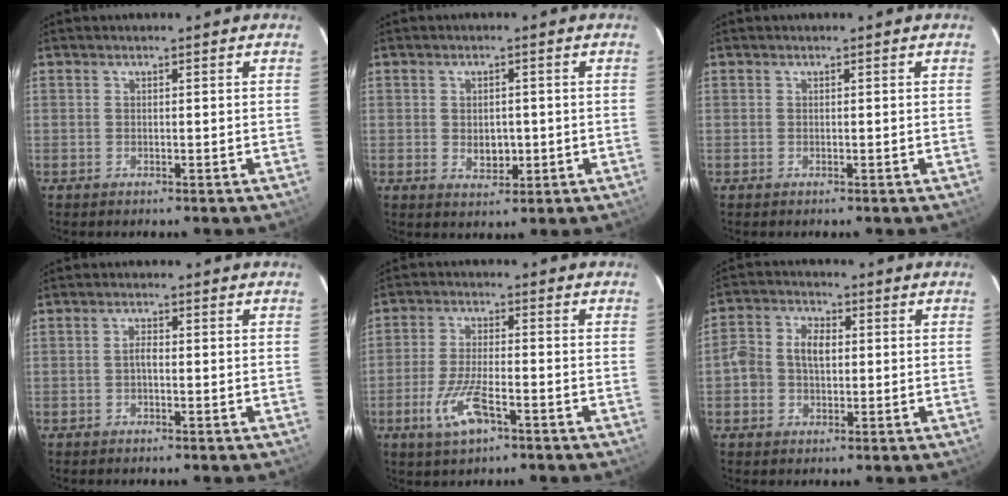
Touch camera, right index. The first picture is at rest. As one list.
[{"total": 3.9, "force": [-0.5, 2.8, 2.7], "torque": [-0.044, -0.002, -0.003]}, {"total": 0.0}, {"total": 1.5, "force": [-0.3, 0.7, 1.3], "torque": [-0.026, 0.007, -0.008]}, {"total": 8.2, "force": [-4.2, 2.6, 6.6], "torque": [-0.146, -0.008, -0.077]}, {"total": 6.1, "force": [-0.2, 4.7, 3.9], "torque": [-0.075, 0.020, -0.004]}]